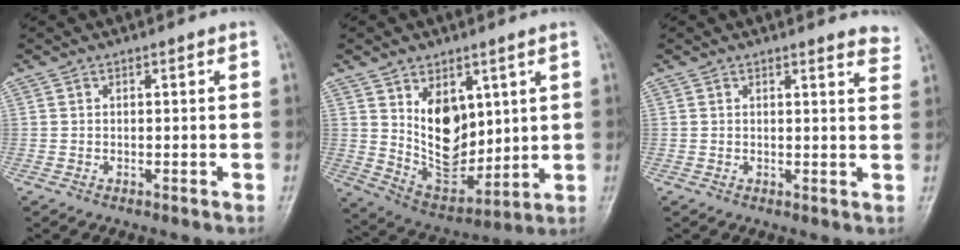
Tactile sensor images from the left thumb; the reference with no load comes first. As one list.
[{"total": 12.6, "force": [3.6, 8.0, 9.1], "torque": [-0.102, -0.037, 0.087]}, {"total": 3.7, "force": [3.5, 0.7, 1.0], "torque": [-0.003, -0.024, 0.023]}]